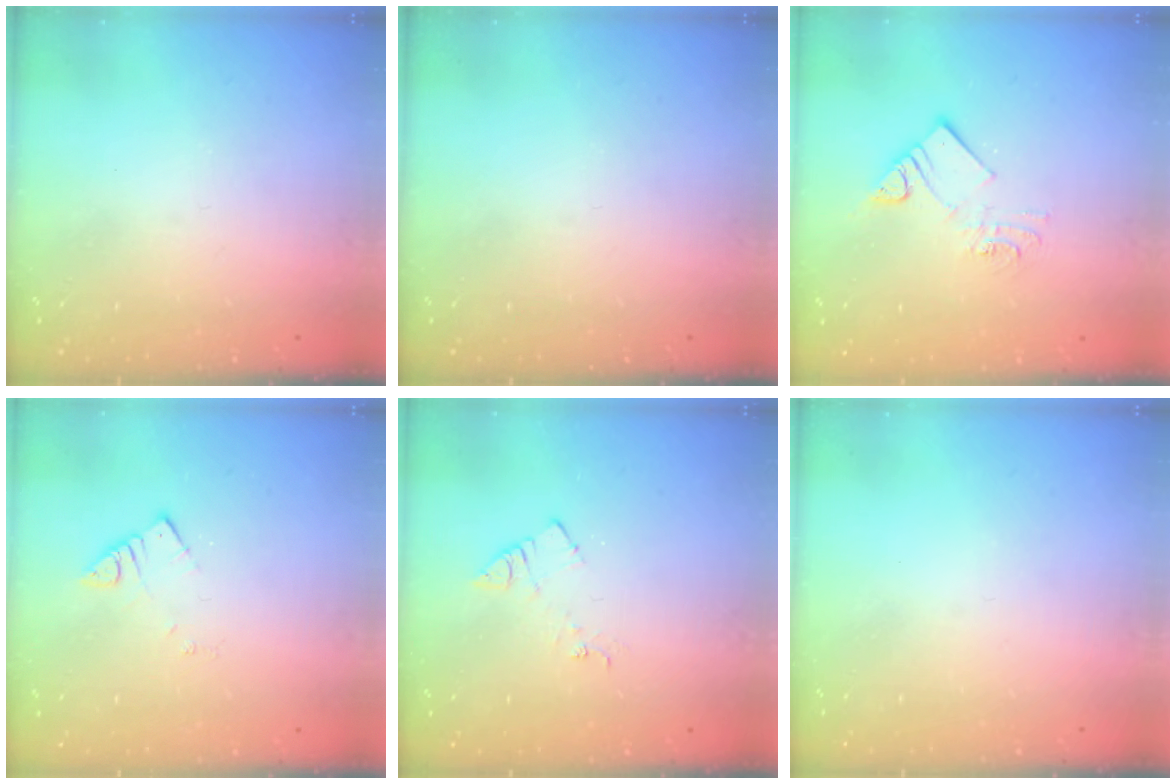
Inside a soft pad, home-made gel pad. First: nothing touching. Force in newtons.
{"total": 0.0}
{"total": 9.1, "press": 9.1, "slide": 0.5}
{"total": 2.6, "press": 2.6, "slide": 0.1}
{"total": 6.2, "press": 6.2, "slide": 0.6}
{"total": 0.0}